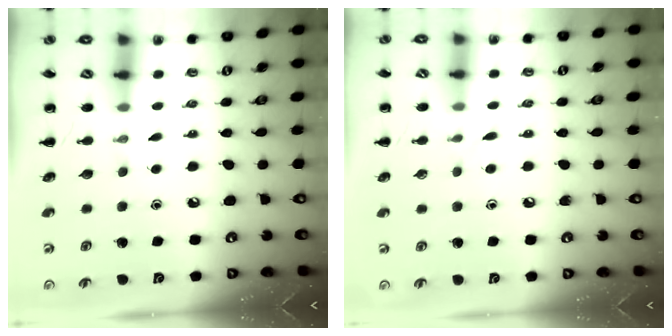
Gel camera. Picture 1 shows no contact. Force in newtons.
{"total": 3.0, "press": 2.6, "slide": 1.5}